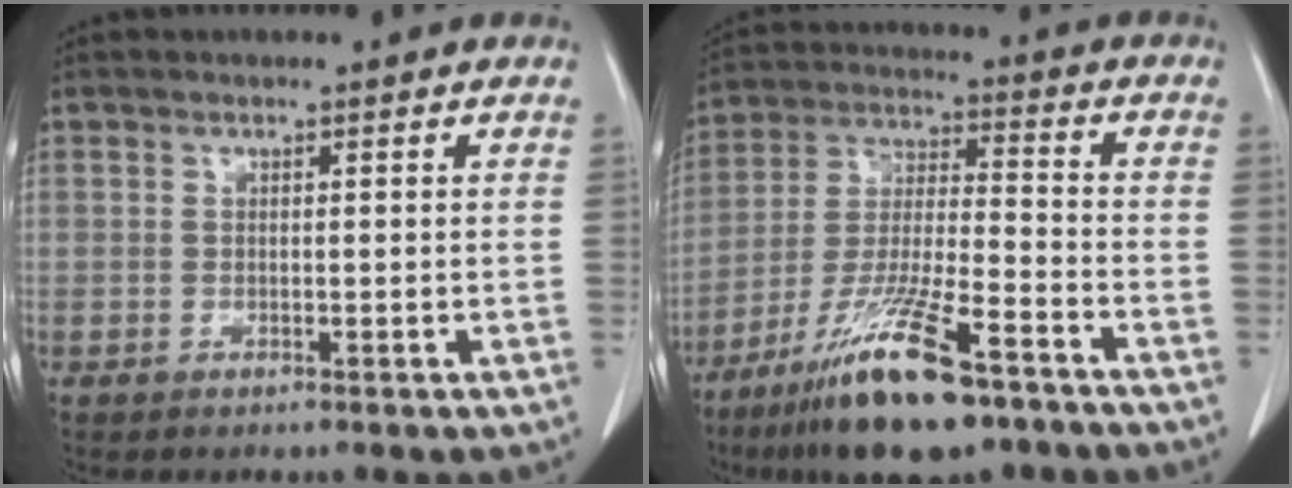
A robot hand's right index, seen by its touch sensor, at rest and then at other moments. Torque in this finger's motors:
{"motor_torque": [1.32, -0.82, 0.77, 0.21]}